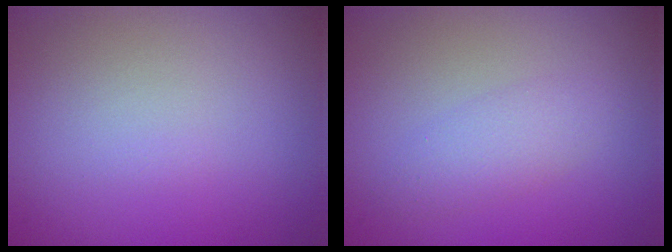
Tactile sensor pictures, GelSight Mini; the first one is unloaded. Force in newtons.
{"total": 2.0, "press": 2.0, "slide": 0.1}